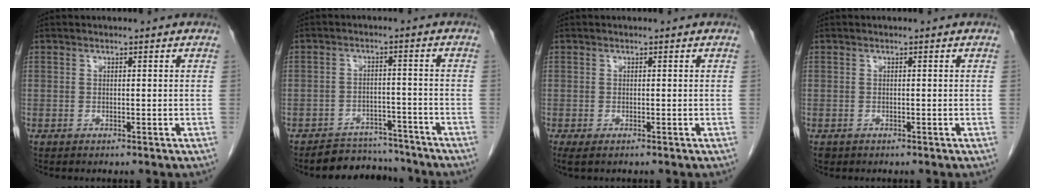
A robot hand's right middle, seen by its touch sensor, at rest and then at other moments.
{"total": 6.6, "force": [-6.2, 2.4, -0.4], "torque": [0.015, 0.016, -0.091]}
{"total": 1.5, "force": [-1.0, 0.3, 1.0], "torque": [-0.013, -0.005, -0.015]}
{"total": 0.6, "force": [-0.4, 0.5, 0.1], "torque": [-0.011, 0.001, -0.004]}